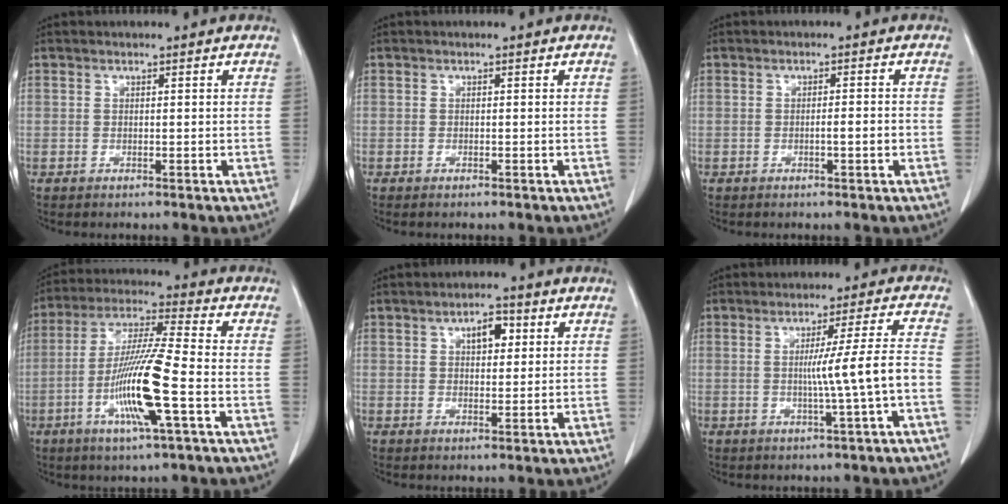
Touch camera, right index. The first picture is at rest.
{"total": 0.0}
{"total": 1.9, "force": [-0.6, 0.1, 1.8], "torque": [-0.030, 0.000, -0.011]}
{"total": 13.4, "force": [-4.1, 0.1, 12.7], "torque": [-0.255, -0.011, -0.084]}
{"total": 4.0, "force": [1.5, 1.9, 3.2], "torque": [-0.047, 0.007, 0.021]}
{"total": 7.4, "force": [-1.6, -1.7, 7.0], "torque": [-0.104, 0.002, -0.023]}